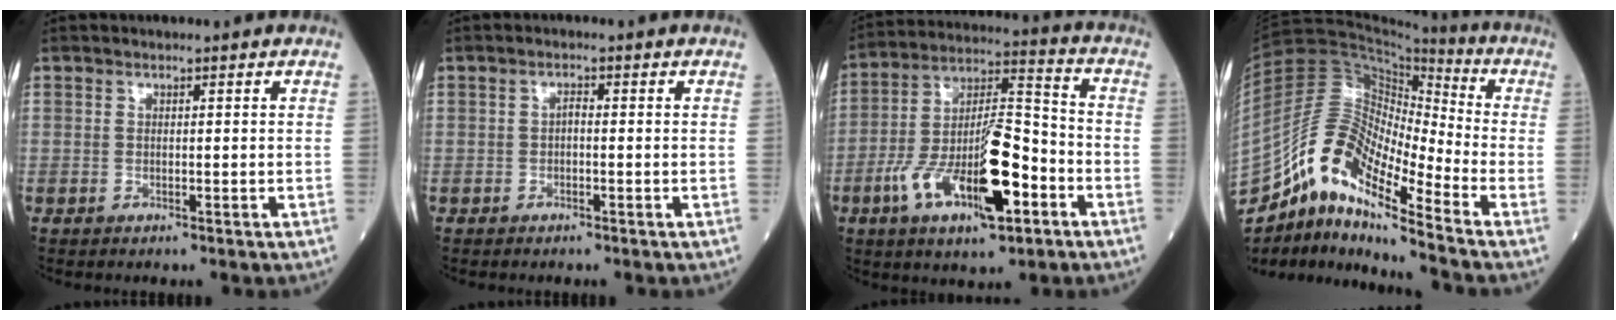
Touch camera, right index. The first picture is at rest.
{"total": 0.9, "force": [-0.3, 0.3, 0.8], "torque": [-0.013, 0.004, -0.008]}
{"total": 17.8, "force": [-6.6, 4.9, 15.8], "torque": [-0.301, 0.003, -0.107]}
{"total": 16.8, "force": [-12.1, 2.8, 11.3], "torque": [-0.219, 0.020, -0.220]}